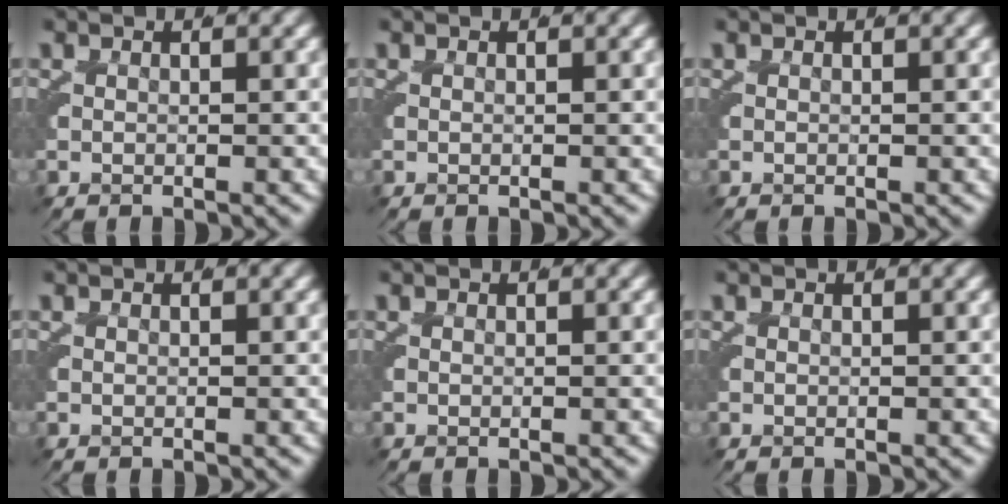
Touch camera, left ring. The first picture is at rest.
{"total": 0.0}
{"total": 0.0}
{"total": 0.0}
{"total": 0.0}
{"total": 0.0}